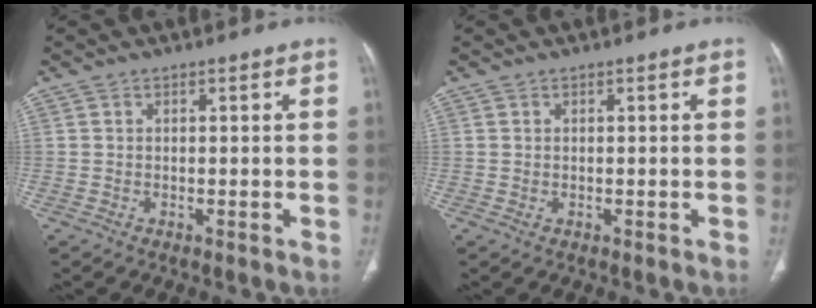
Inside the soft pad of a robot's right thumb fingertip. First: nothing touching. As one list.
[{"total": 0.6, "force": [0.0, 0.5, 0.3], "torque": [-0.007, -0.001, 0.003]}]